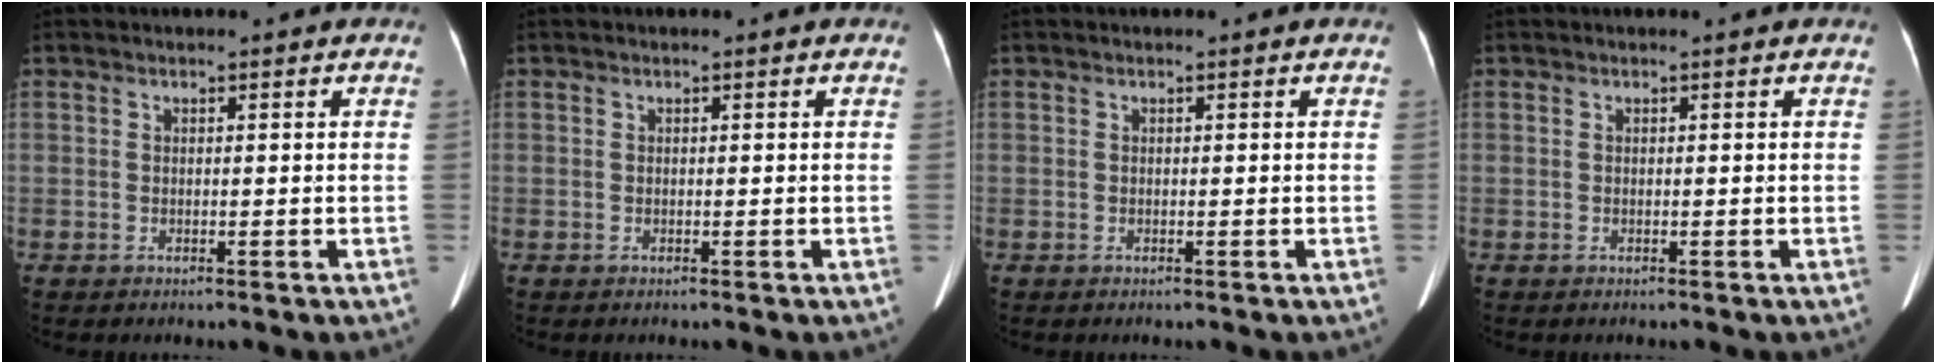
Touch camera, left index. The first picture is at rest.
{"total": 0.0}
{"total": 0.0}
{"total": 0.0}